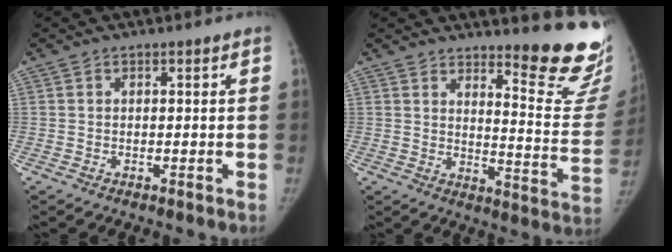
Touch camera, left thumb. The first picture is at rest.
{"total": 16.8, "force": [14.2, 2.6, 8.6], "torque": [-0.074, -0.168, 0.173]}